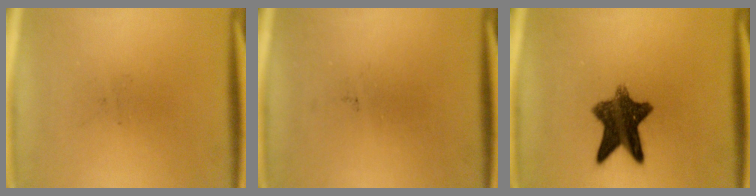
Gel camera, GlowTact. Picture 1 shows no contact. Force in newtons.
{"total": 0.0}
{"total": 10.2}